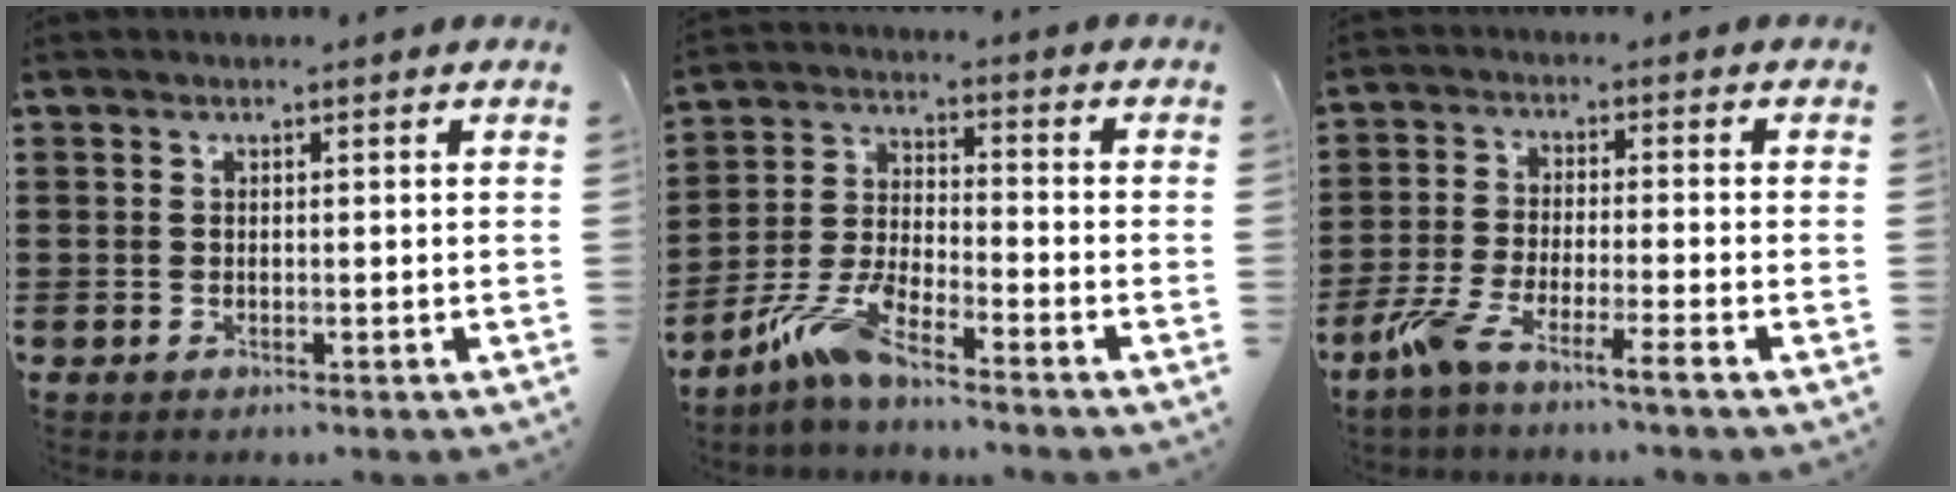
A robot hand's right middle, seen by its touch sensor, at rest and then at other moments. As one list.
[{"total": 7.6, "force": [-5.9, 1.0, 4.6], "torque": [-0.122, -0.014, -0.122]}, {"total": 5.7, "force": [-4.4, 0.0, 3.6], "torque": [-0.094, -0.020, -0.090]}]